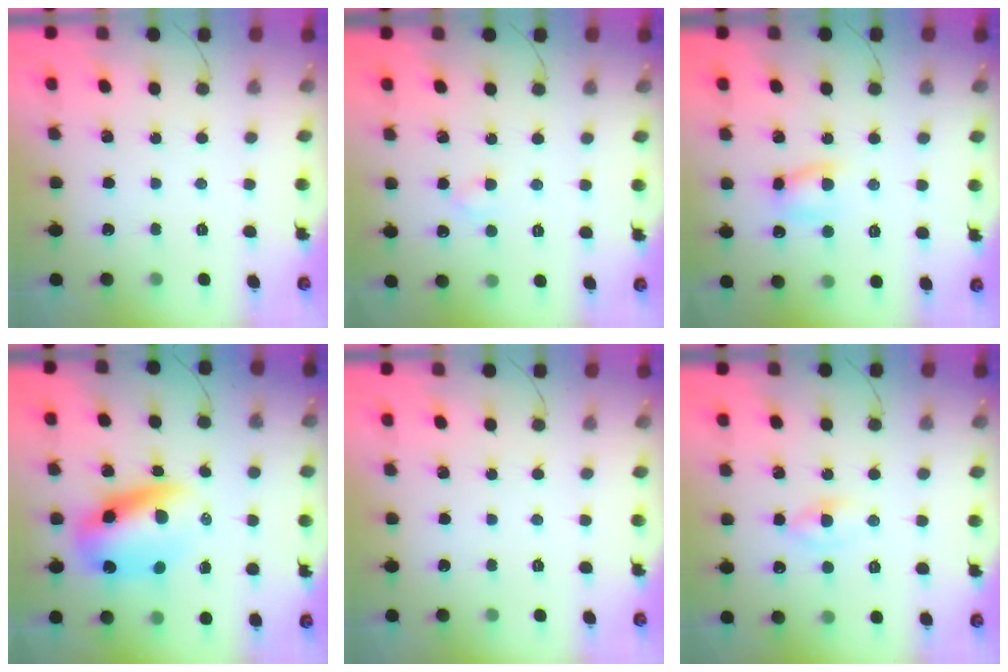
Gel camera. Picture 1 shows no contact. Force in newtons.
{"total": 2.6, "press": 2.4, "slide": 1.0}
{"total": 6.1, "press": 6.1, "slide": 1.0}
{"total": 11.8, "press": 11.4, "slide": 3.1}
{"total": 0.0}
{"total": 1.7, "press": 1.4, "slide": 0.8}